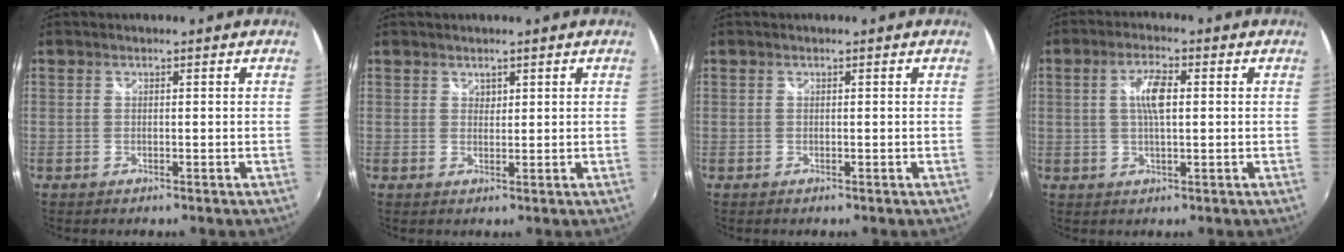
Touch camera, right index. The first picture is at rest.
{"total": 1.2, "force": [0.9, 0.7, 0.1], "torque": [0.001, 0.001, 0.015]}
{"total": 0.0}
{"total": 5.3, "force": [0.8, 1.8, 5.0], "torque": [-0.093, 0.007, 0.016]}